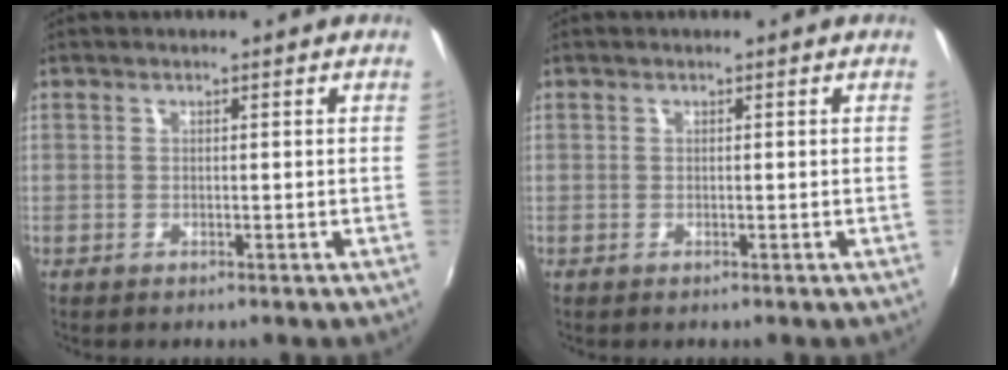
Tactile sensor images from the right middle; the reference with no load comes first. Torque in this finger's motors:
{"motor_torque": [0.04, -0.01, -0.01, 0.00]}